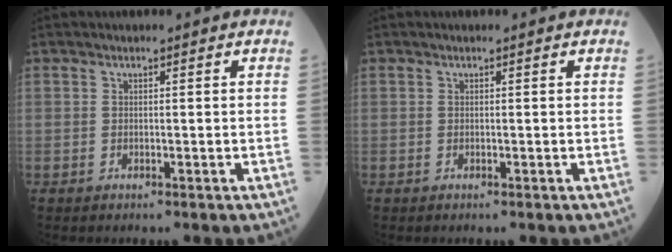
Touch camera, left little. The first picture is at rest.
{"total": 0.0}